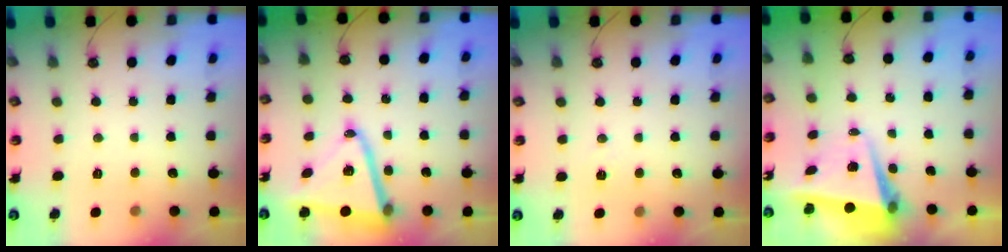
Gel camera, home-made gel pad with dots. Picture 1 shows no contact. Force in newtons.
{"total": 16.9, "press": 16.7, "slide": 2.4}
{"total": 6.2, "press": 4.2, "slide": 4.6}
{"total": 6.7, "press": 6.4, "slide": 1.8}